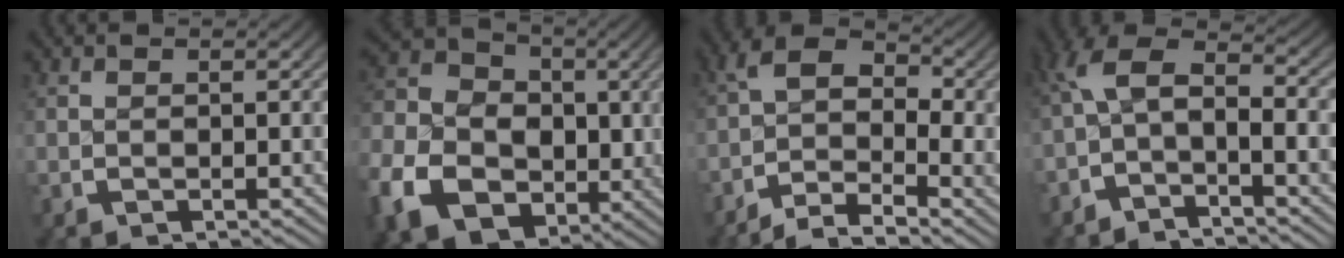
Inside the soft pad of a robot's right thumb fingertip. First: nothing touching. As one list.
[{"total": 16.3, "force": [-2.8, 12.7, 9.8], "torque": [-0.222, -0.059, -0.031]}, {"total": 7.0, "force": [-1.8, 4.6, 4.9], "torque": [-0.072, -0.012, -0.044]}, {"total": 5.8, "force": [-0.6, 3.3, 4.7], "torque": [-0.090, -0.006, -0.015]}]